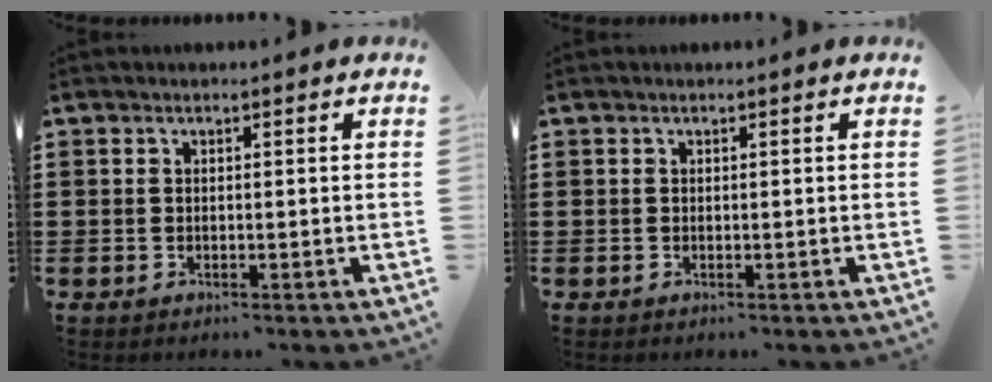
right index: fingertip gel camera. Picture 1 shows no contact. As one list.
[{"total": 0.0}]